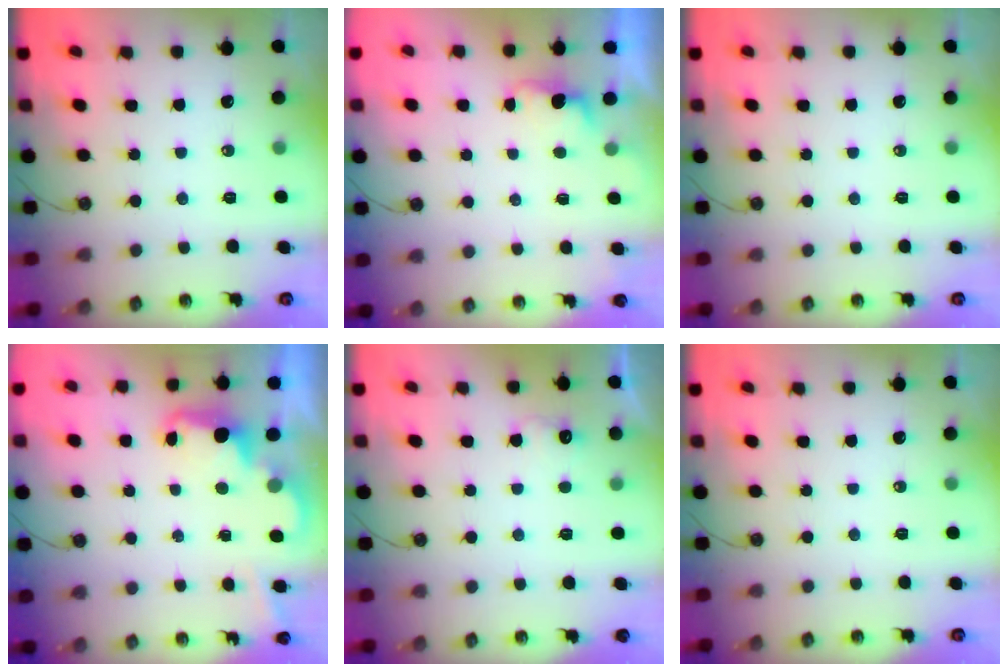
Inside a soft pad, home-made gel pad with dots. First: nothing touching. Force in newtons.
{"total": 1.2, "press": 0.9, "slide": 0.7}
{"total": 0.0}
{"total": 2.4, "press": 2.4, "slide": 0.5}
{"total": 5.7, "press": 5.5, "slide": 1.3}
{"total": 0.0}